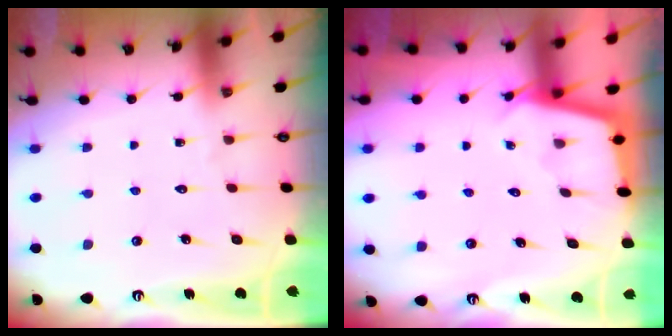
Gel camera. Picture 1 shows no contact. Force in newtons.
{"total": 2.2, "press": 2.2, "slide": 0.2}